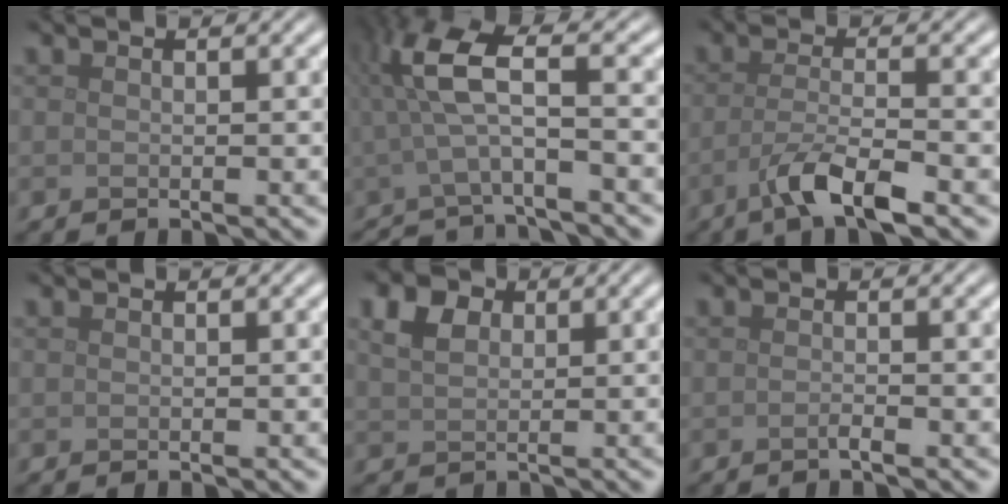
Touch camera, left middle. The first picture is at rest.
{"total": 6.0, "force": [-0.4, 1.7, 5.7], "torque": [-0.116, 0.000, -0.018]}
{"total": 4.6, "force": [-2.5, 1.0, 3.7], "torque": [-0.071, -0.002, -0.056]}
{"total": 0.0}
{"total": 3.0, "force": [1.2, 2.3, 1.6], "torque": [-0.038, 0.002, 0.019]}
{"total": 0.8, "force": [-0.4, 0.1, 0.7], "torque": [-0.011, 0.001, -0.010]}